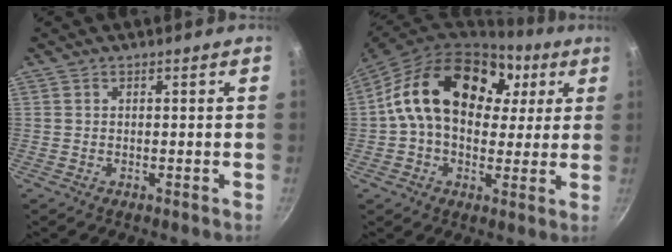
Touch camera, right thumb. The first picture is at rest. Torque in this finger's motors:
{"motor_torque": [-1.31, 2.53, 1.32, -1.06, 0.58]}